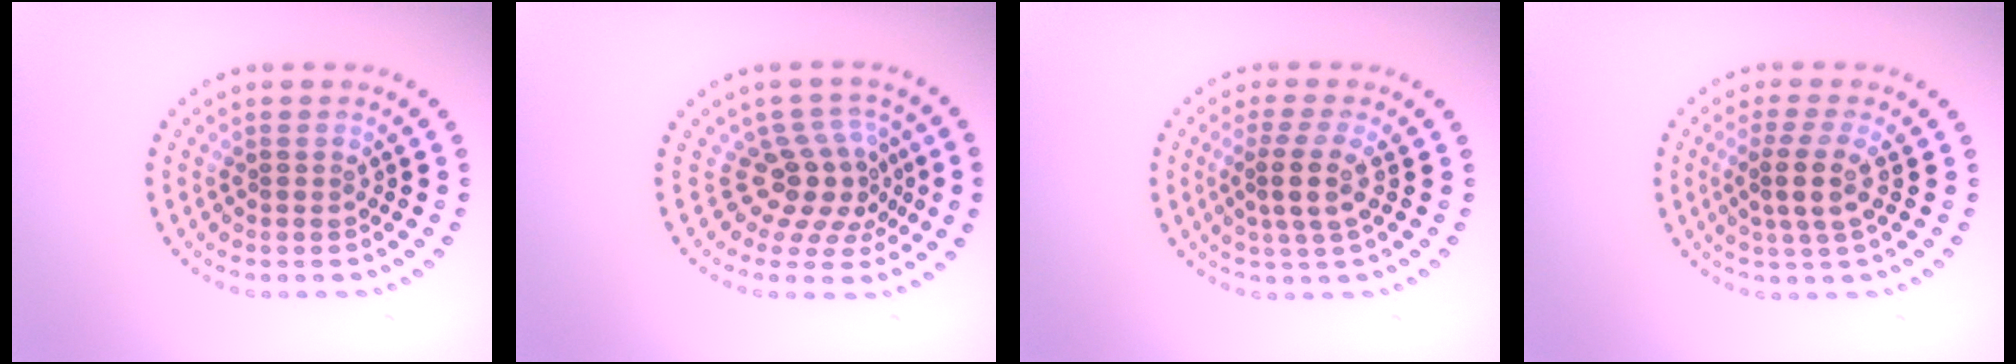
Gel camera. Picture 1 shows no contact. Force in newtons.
{"total": 4.1, "press": 2.8, "slide": 3.1}
{"total": 2.9, "press": 2.3, "slide": 1.8}
{"total": 2.9, "press": 2.3, "slide": 1.8}